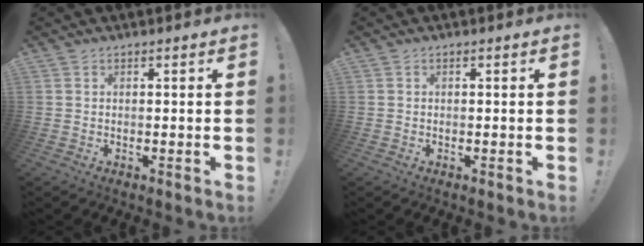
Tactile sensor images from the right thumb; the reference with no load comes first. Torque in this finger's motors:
{"motor_torque": [-0.32, -0.06, -0.26, 0.32, -0.03]}